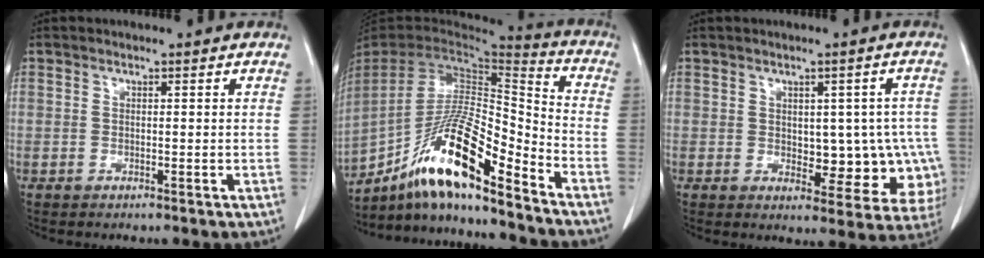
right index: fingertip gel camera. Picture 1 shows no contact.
{"total": 18.1, "force": [-12.8, 1.8, 12.6], "torque": [-0.254, -0.005, -0.231]}
{"total": 9.9, "force": [-1.1, 5.6, 8.1], "torque": [-0.073, 0.015, 0.000]}